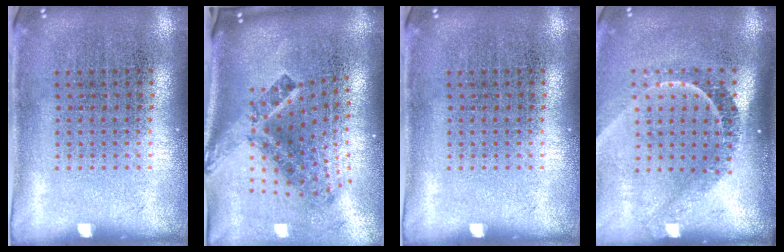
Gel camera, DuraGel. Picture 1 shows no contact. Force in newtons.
{"total": 3.0, "press": 1.7, "slide": 2.4}
{"total": 0.0}
{"total": 2.3, "press": 1.6, "slide": 1.7}